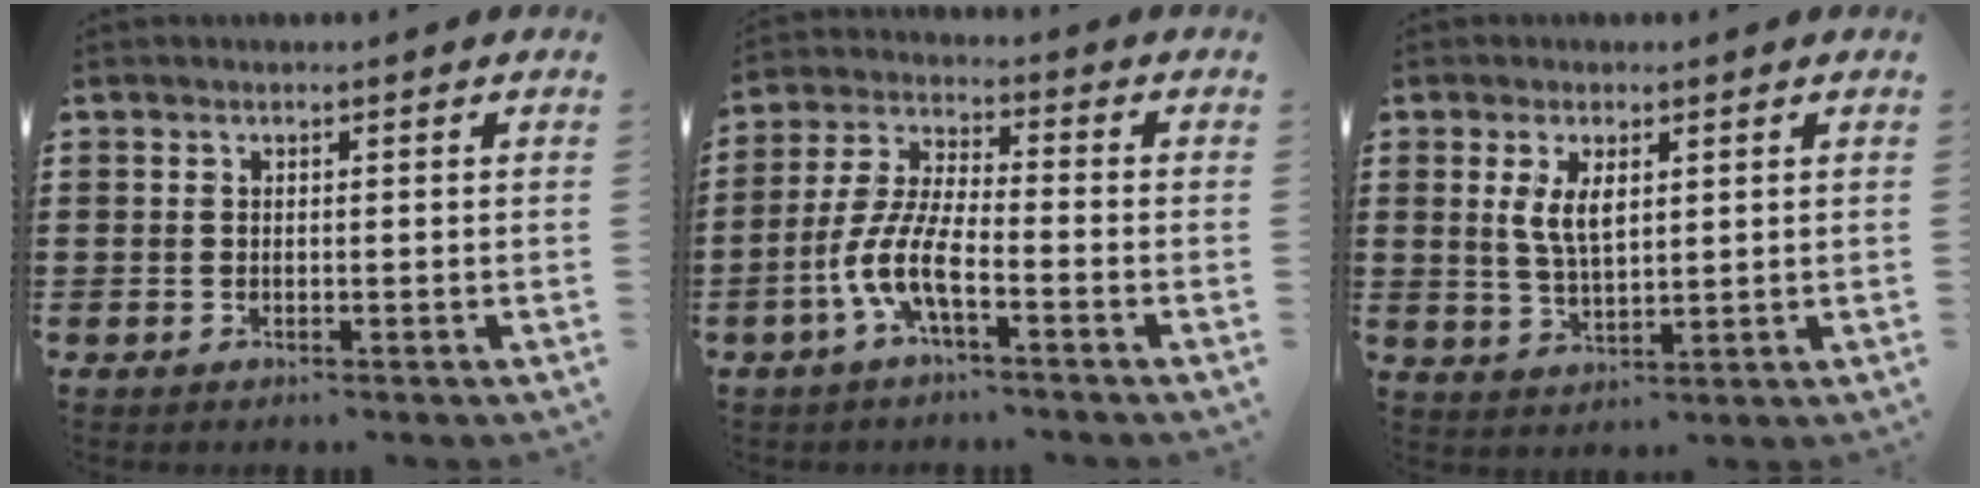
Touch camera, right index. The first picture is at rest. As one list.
[{"total": 7.6, "force": [-3.9, 1.8, 6.3], "torque": [-0.157, -0.013, -0.082]}, {"total": 4.8, "force": [1.4, 2.1, 4.1], "torque": [-0.086, 0.006, 0.023]}]